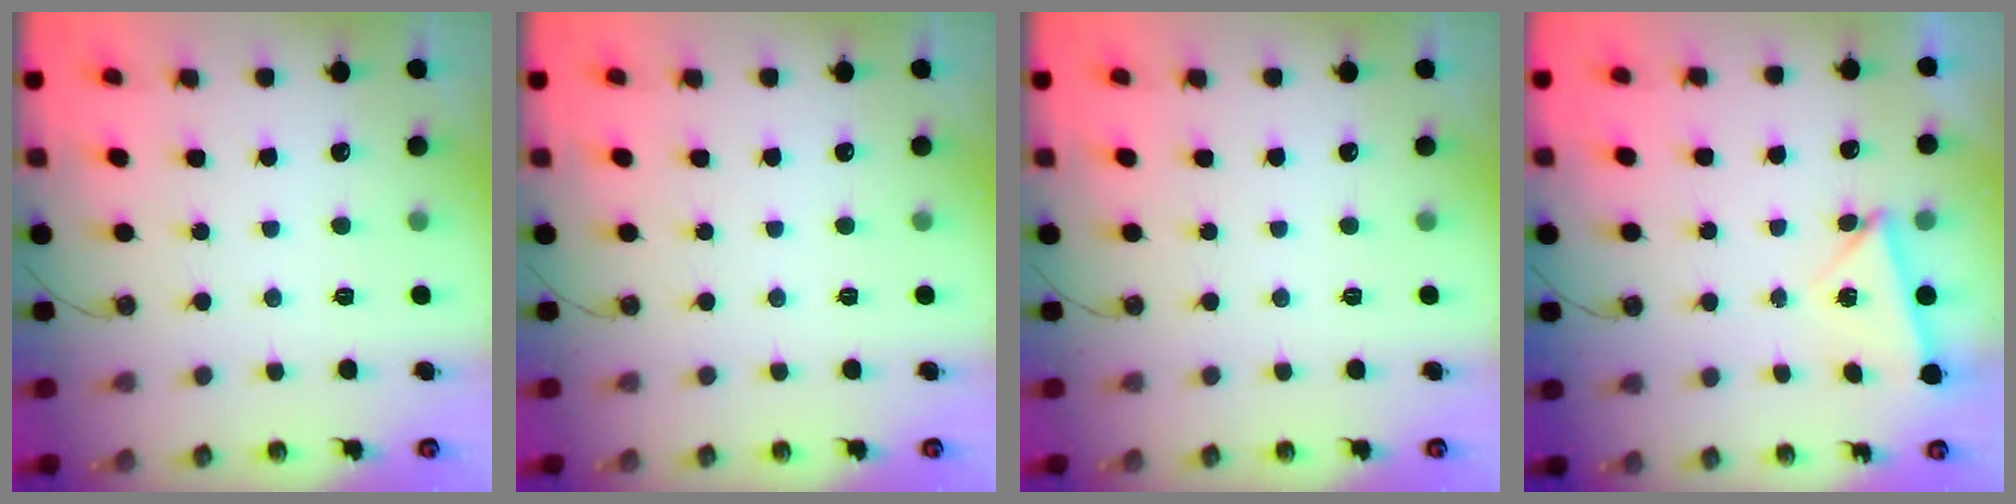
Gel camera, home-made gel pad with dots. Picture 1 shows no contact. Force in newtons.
{"total": 0.0}
{"total": 0.0}
{"total": 4.4, "press": 3.8, "slide": 2.2}